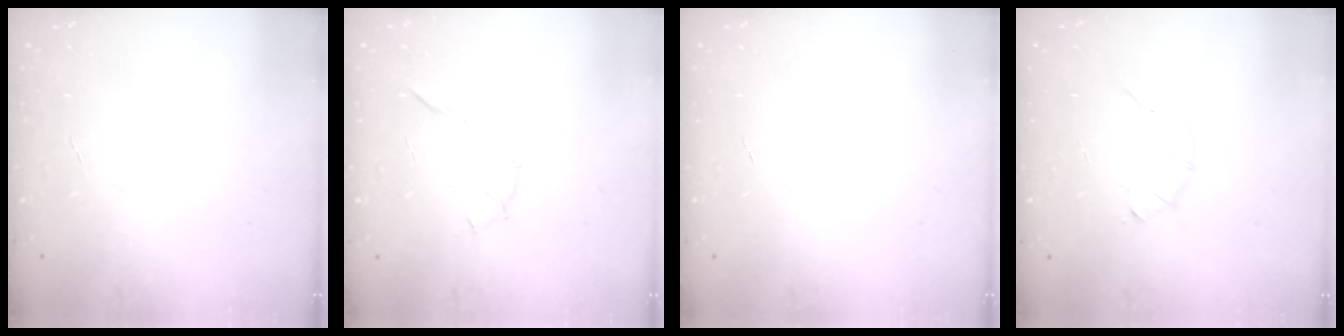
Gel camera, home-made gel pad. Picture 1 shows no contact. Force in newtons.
{"total": 7.4, "press": 7.3, "slide": 1.3}
{"total": 0.0}
{"total": 4.1, "press": 4.0, "slide": 0.9}